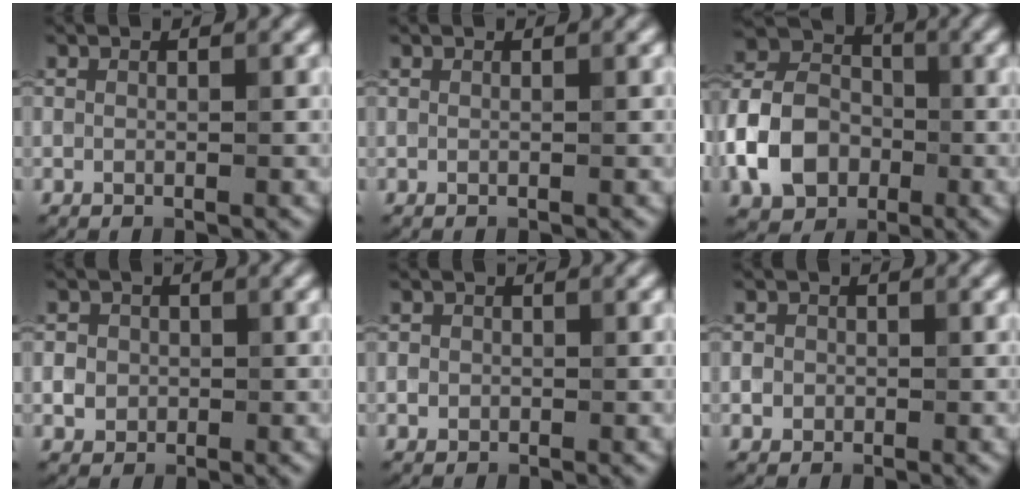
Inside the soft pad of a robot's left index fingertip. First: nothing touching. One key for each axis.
{"total": 0.0}
{"total": 7.4, "fx": -2.5, "fy": 5.6, "fz": 4.3, "tx": -0.087, "ty": 0.012, "tz": -0.060}
{"total": 3.2, "fx": -0.2, "fy": 3.0, "fz": 1.1, "tx": 0.005, "ty": 0.021, "tz": -0.021}
{"total": 1.5, "fx": 0.1, "fy": 1.4, "fz": 0.5, "tx": 0.014, "ty": 0.014, "tz": -0.016}
{"total": 2.1, "fx": -0.2, "fy": 2.0, "fz": 0.7, "tx": 0.012, "ty": 0.018, "tz": -0.025}